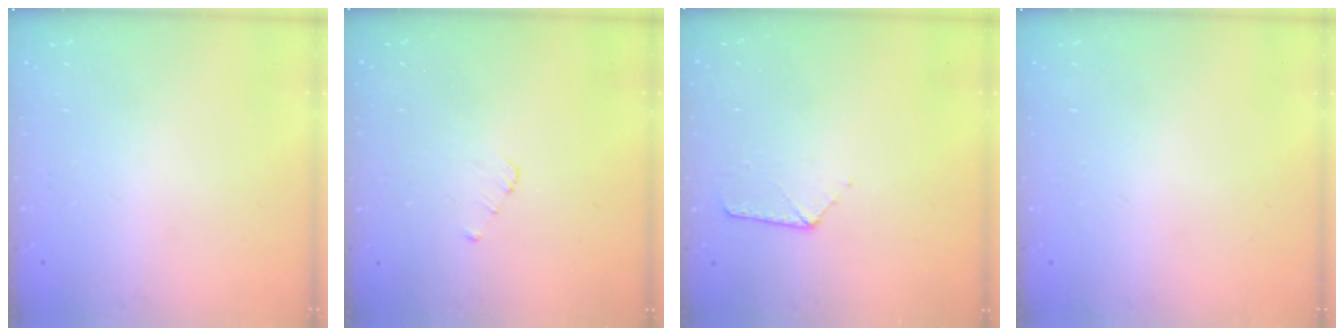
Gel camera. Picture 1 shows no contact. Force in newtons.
{"total": 2.7, "press": 2.7, "slide": 0.3}
{"total": 7.7, "press": 7.6, "slide": 0.7}
{"total": 0.0}